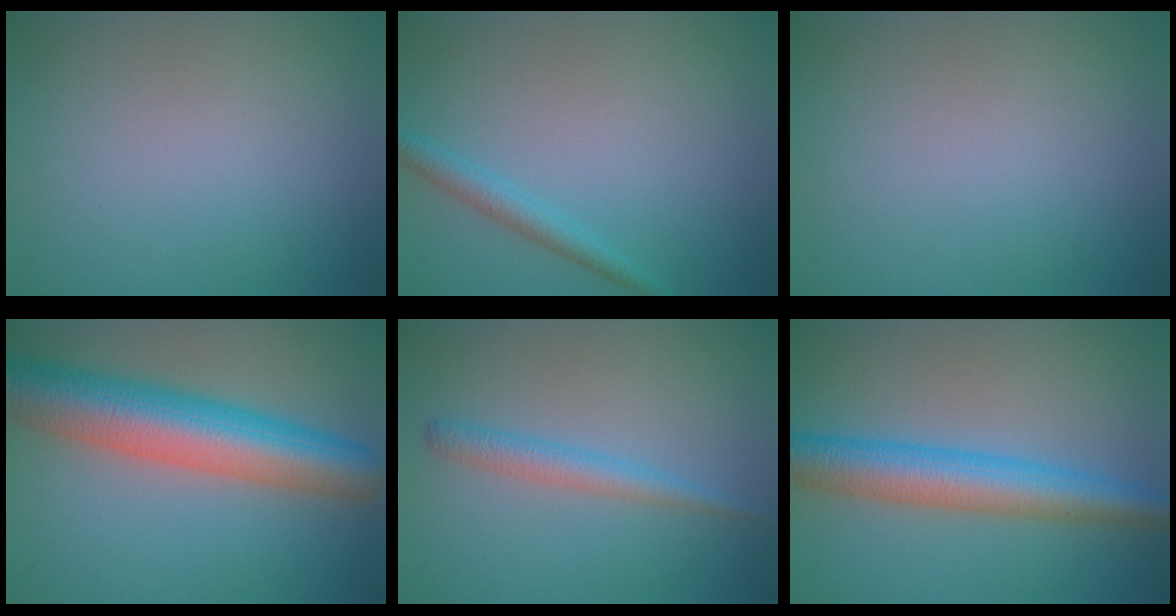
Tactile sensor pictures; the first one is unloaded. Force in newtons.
{"total": 1.9, "press": 1.9, "slide": 0.1}
{"total": 0.0}
{"total": 10.1, "press": 10.0, "slide": 0.4}
{"total": 2.2, "press": 2.2, "slide": 0.2}
{"total": 6.3, "press": 6.3, "slide": 0.1}